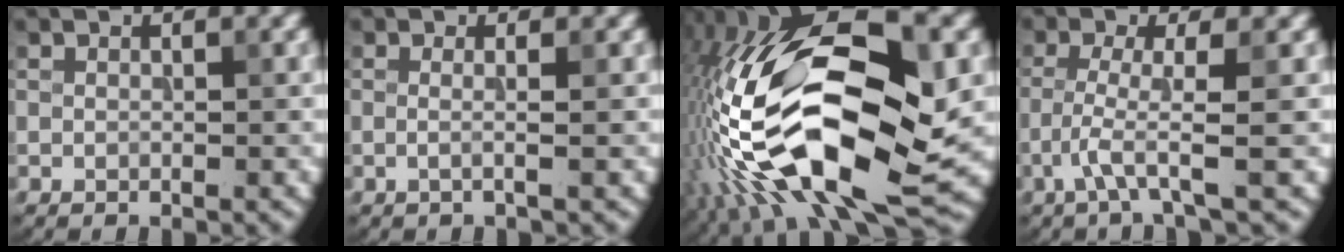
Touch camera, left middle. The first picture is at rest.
{"total": 1.9, "force": [0.1, 0.7, 1.8], "torque": [-0.018, -0.007, -0.019]}
{"total": 18.2, "force": [-2.9, 7.8, 16.2], "torque": [-0.311, 0.020, -0.062]}
{"total": 3.1, "force": [-1.1, 0.1, 2.9], "torque": [-0.059, 0.004, -0.029]}